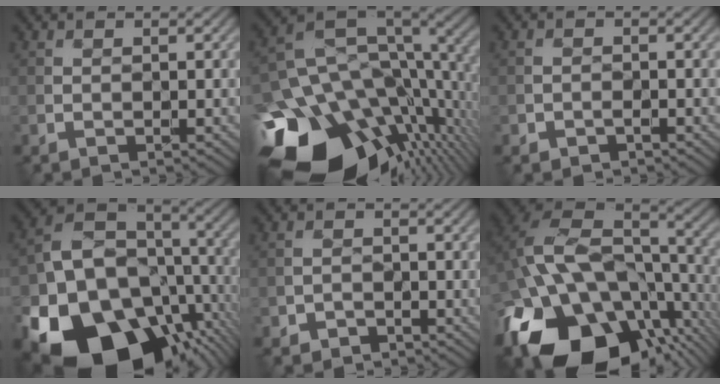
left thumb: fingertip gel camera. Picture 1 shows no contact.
{"total": 18.8, "force": [-8.1, 11.9, 12.1], "torque": [-0.273, -0.042, -0.119]}
{"total": 1.4, "force": [-0.8, 0.9, 0.6], "torque": [-0.012, 0.000, -0.017]}
{"total": 22.5, "force": [-10.2, 15.8, 12.3], "torque": [-0.244, -0.044, -0.141]}
{"total": 1.8, "force": [-1.3, 1.2, 0.3], "torque": [-0.003, 0.002, -0.026]}
{"total": 21.2, "force": [-8.0, 14.0, 13.8], "torque": [-0.300, -0.039, -0.102]}